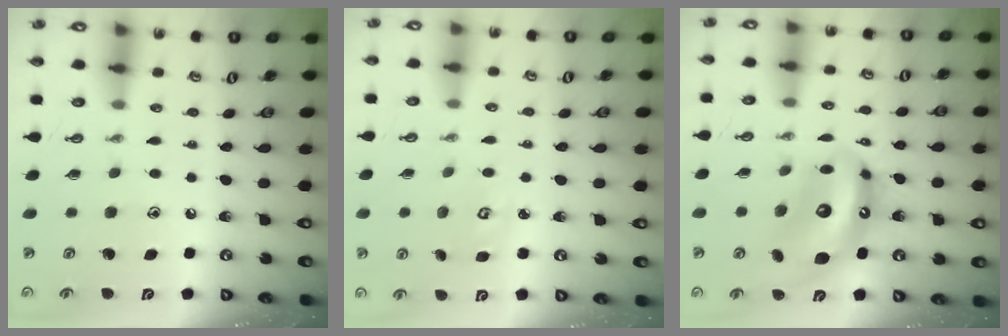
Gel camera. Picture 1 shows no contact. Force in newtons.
{"total": 2.7, "press": 2.7, "slide": 0.3}
{"total": 14.1, "press": 14.0, "slide": 1.2}